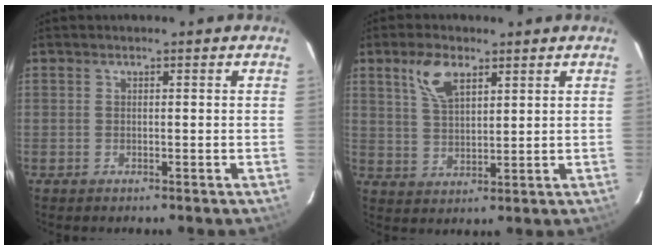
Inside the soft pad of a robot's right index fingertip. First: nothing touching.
{"total": 6.9, "force": [3.9, 3.2, 4.7], "torque": [-0.093, 0.011, 0.079]}